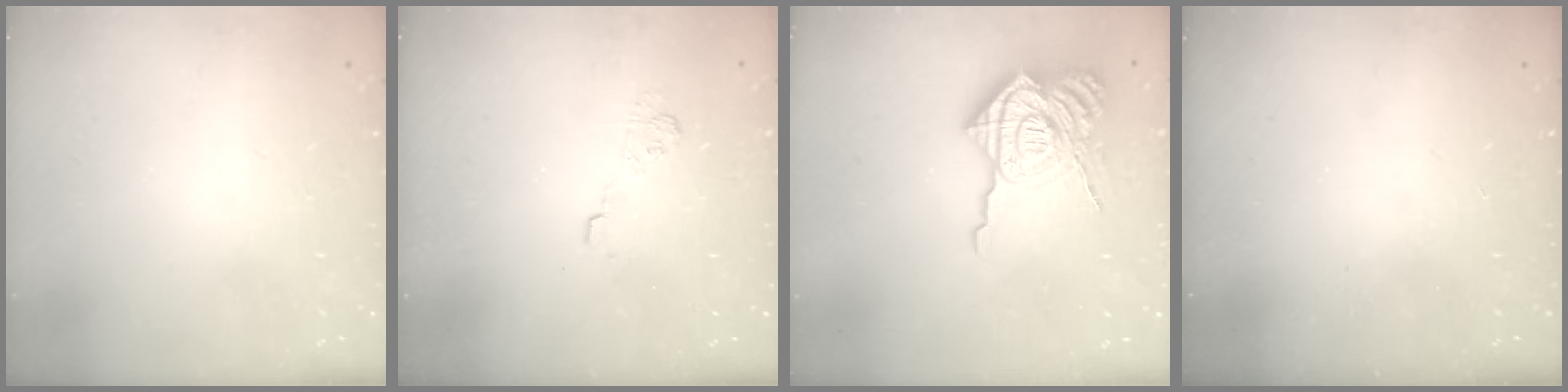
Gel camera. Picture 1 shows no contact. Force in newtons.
{"total": 5.2, "press": 5.1, "slide": 0.9}
{"total": 23.6, "press": 23.4, "slide": 2.7}
{"total": 2.3, "press": 2.2, "slide": 0.7}